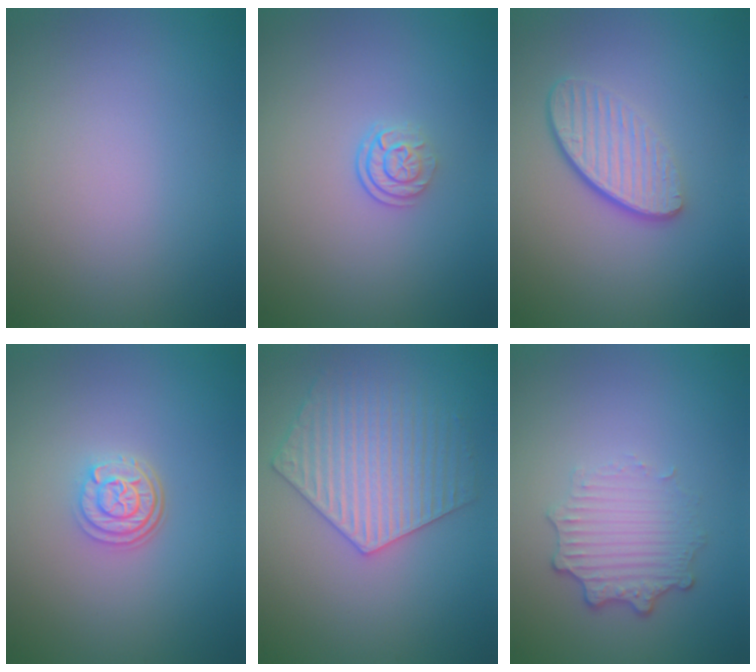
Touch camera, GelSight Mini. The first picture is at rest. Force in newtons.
{"total": 2.5, "press": 1.8, "slide": 1.7}
{"total": 4.6, "press": 3.1, "slide": 3.4}
{"total": 3.1, "press": 2.5, "slide": 1.8}
{"total": 4.7, "press": 4.5, "slide": 1.3}
{"total": 3.5, "press": 2.7, "slide": 2.2}